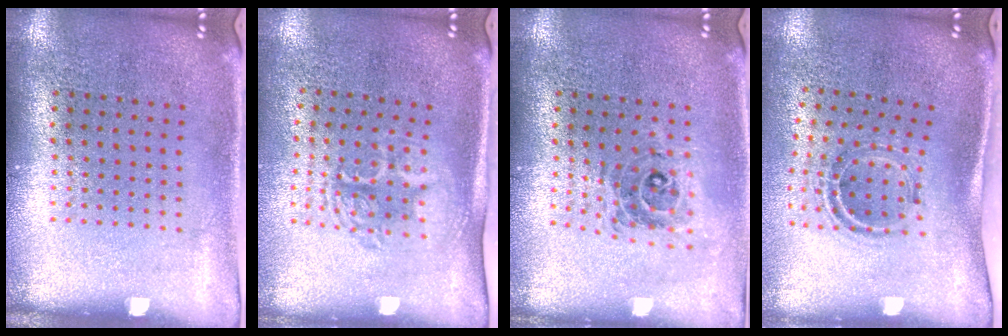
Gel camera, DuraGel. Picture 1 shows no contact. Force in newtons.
{"total": 1.7, "press": 1.4, "slide": 1.0}
{"total": 0.7, "press": 0.7, "slide": 0.1}
{"total": 1.1, "press": 1.0, "slide": 0.5}